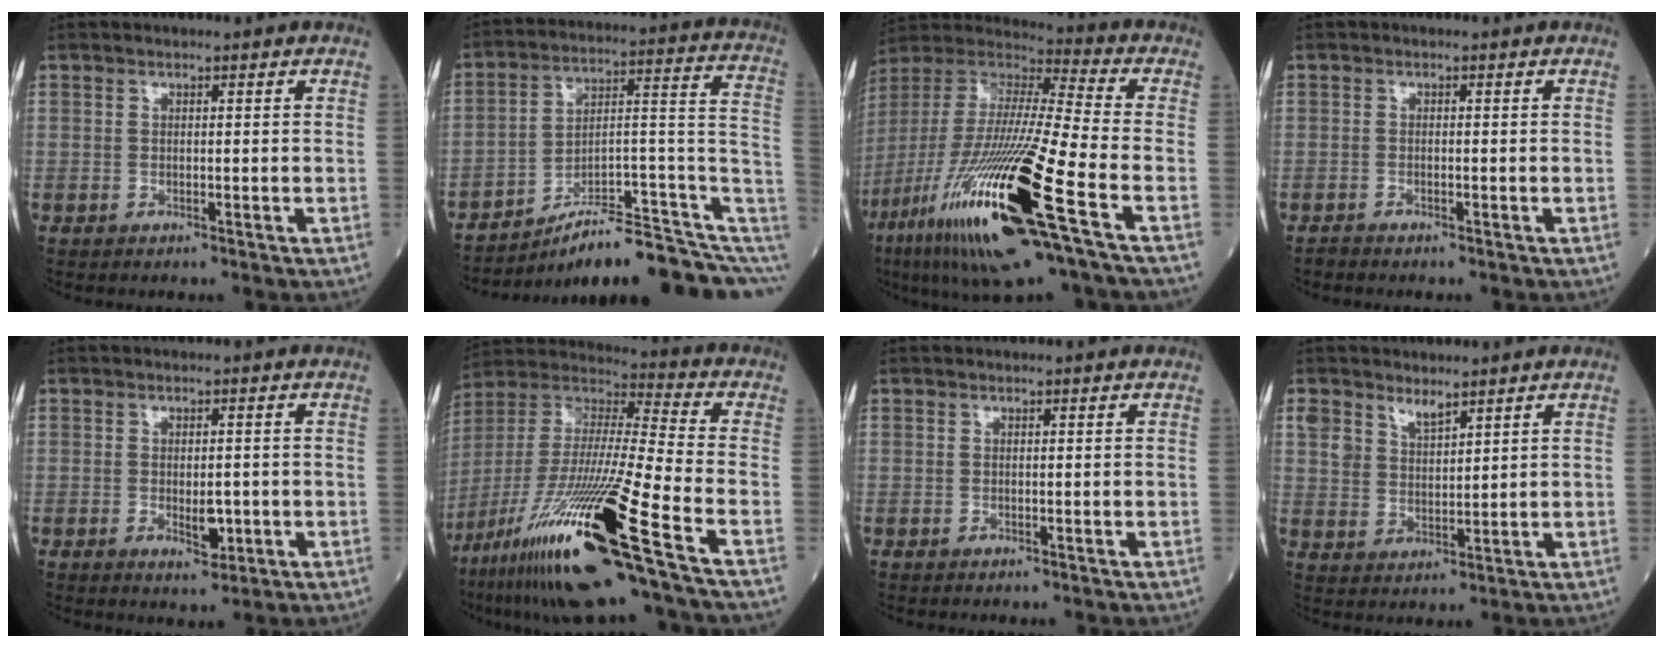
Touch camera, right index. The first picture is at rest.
{"total": 17.5, "force": [-12.0, 2.1, 12.6], "torque": [-0.115, 0.072, -0.173]}
{"total": 26.6, "force": [-11.3, 1.7, 24.0], "torque": [-0.492, -0.066, -0.214]}
{"total": 0.7, "force": [-0.6, 0.1, 0.4], "torque": [-0.010, -0.002, -0.012]}
{"total": 3.5, "force": [-0.8, 1.5, 3.1], "torque": [-0.045, -0.003, -0.006]}
{"total": 25.8, "force": [-14.3, 0.2, 21.5], "torque": [-0.431, -0.056, -0.269]}
{"total": 0.0}
{"total": 5.0, "force": [3.7, 2.7, 2.0], "torque": [-0.037, 0.003, 0.078]}